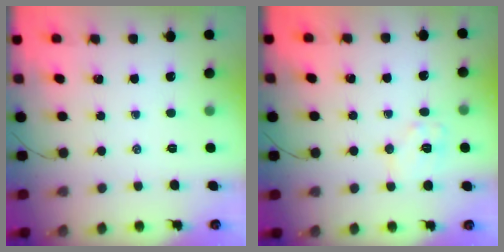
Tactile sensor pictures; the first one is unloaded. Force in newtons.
{"total": 8.1, "press": 8.1, "slide": 0.9}